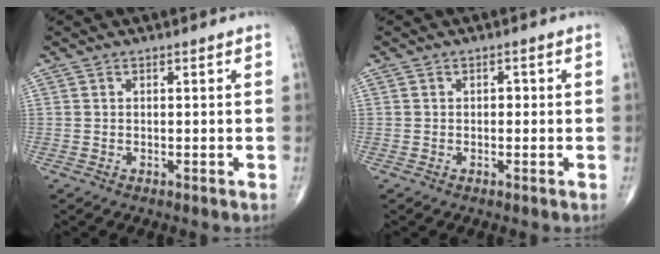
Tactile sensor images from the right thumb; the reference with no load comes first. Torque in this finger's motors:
{"motor_torque": [0.16, 0.09, 0.32, 0.16, -0.02]}